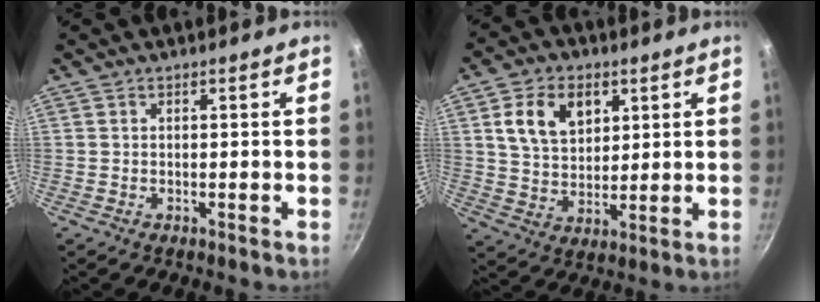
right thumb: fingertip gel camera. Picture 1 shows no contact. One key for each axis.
{"total": 11.0, "fx": 4.1, "fy": 7.6, "fz": 6.8, "tx": -0.099, "ty": -0.010, "tz": 0.073}